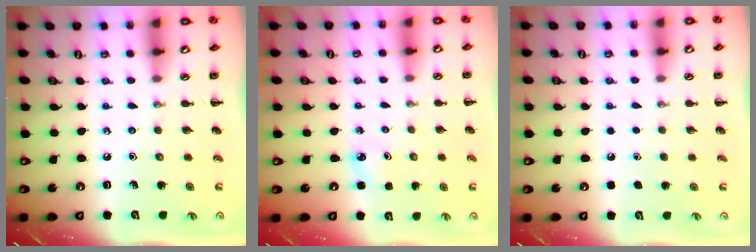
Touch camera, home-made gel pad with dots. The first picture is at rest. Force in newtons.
{"total": 2.5, "press": 2.4, "slide": 0.8}
{"total": 1.7, "press": 1.7, "slide": 0.1}